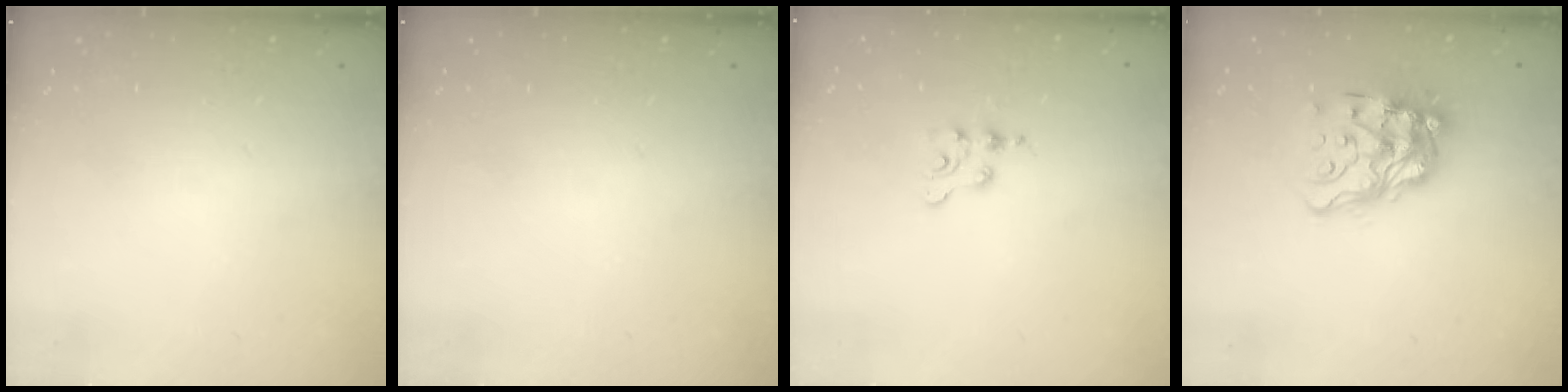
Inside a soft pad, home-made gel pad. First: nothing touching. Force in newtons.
{"total": 0.0}
{"total": 2.3, "press": 2.3, "slide": 0.3}
{"total": 16.6, "press": 16.5, "slide": 1.6}